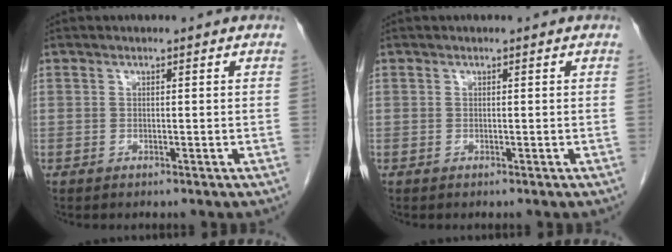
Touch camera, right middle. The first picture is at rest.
{"total": 0.0}